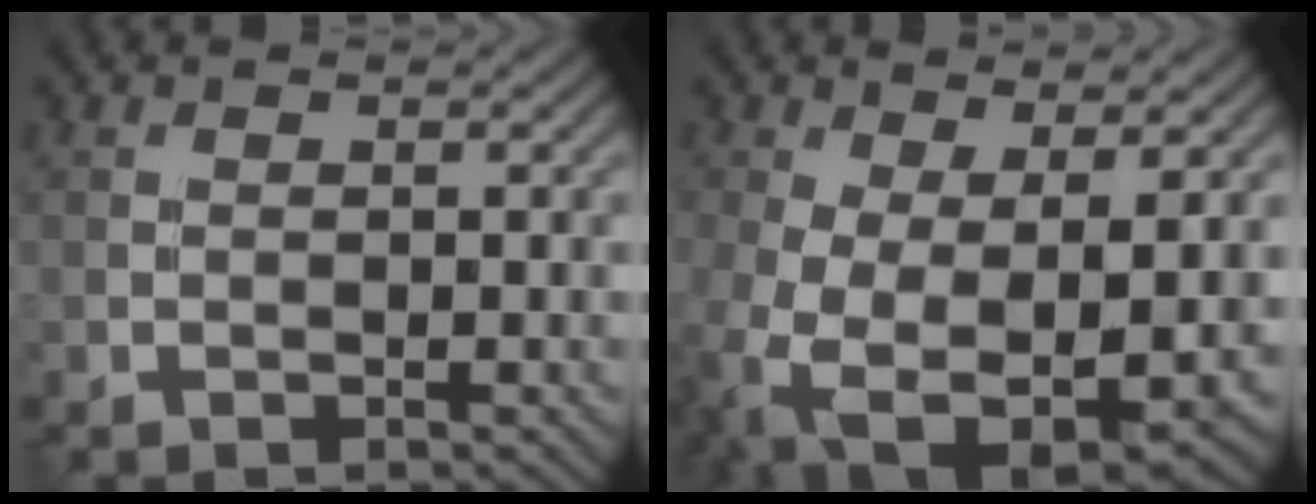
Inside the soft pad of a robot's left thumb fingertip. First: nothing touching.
{"total": 13.2, "force": [-3.2, 7.4, 10.5], "torque": [-0.250, -0.068, -0.021]}